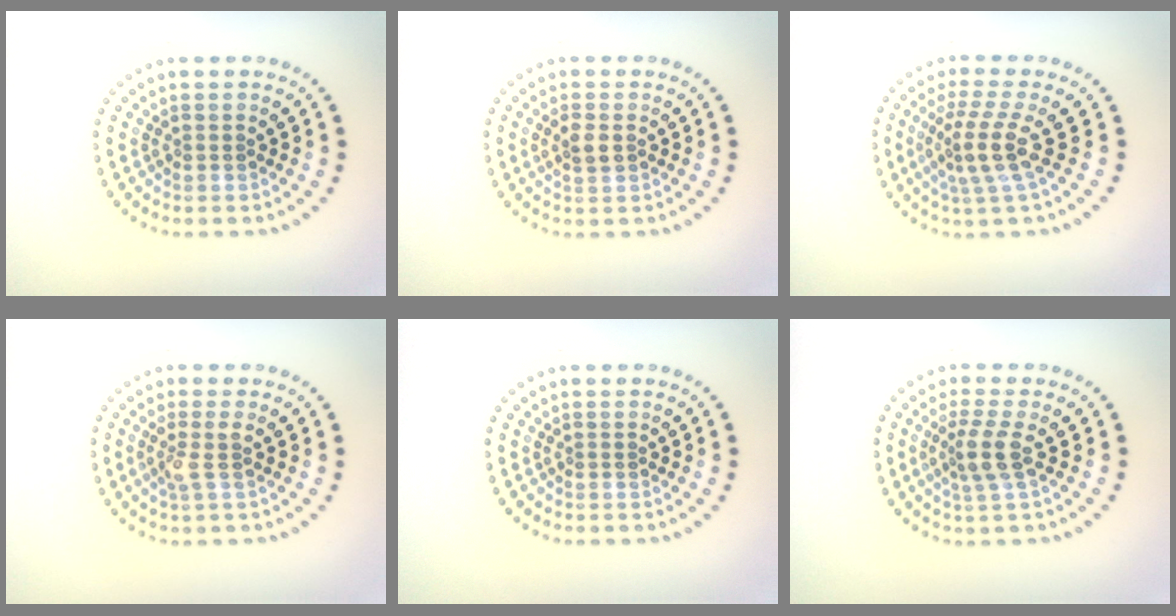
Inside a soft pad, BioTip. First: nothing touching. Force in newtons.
{"total": 1.7, "press": 1.6, "slide": 0.3}
{"total": 3.7, "press": 2.9, "slide": 2.3}
{"total": 1.8, "press": 1.4, "slide": 1.1}
{"total": 0.0}
{"total": 2.8, "press": 2.1, "slide": 1.8}